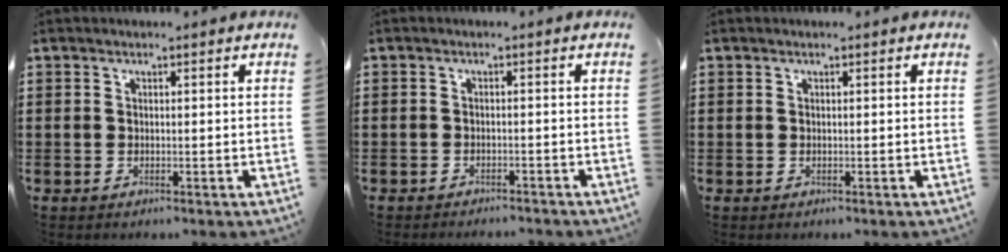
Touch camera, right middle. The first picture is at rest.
{"total": 1.6, "force": [-1.6, 0.1, -0.2], "torque": [-0.002, 0.001, -0.036]}
{"total": 0.0}